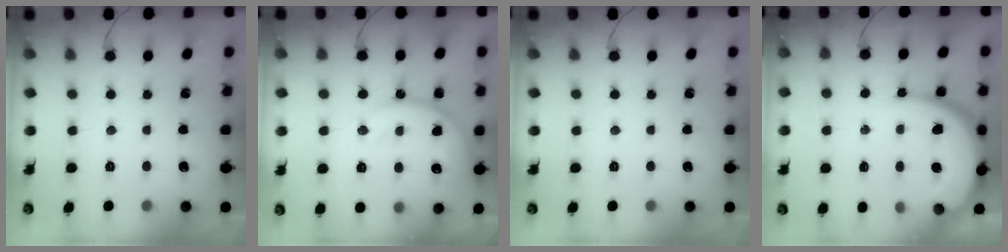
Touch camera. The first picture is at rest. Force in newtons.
{"total": 14.0, "press": 14.0, "slide": 1.2}
{"total": 0.0}
{"total": 13.4, "press": 13.3, "slide": 1.4}